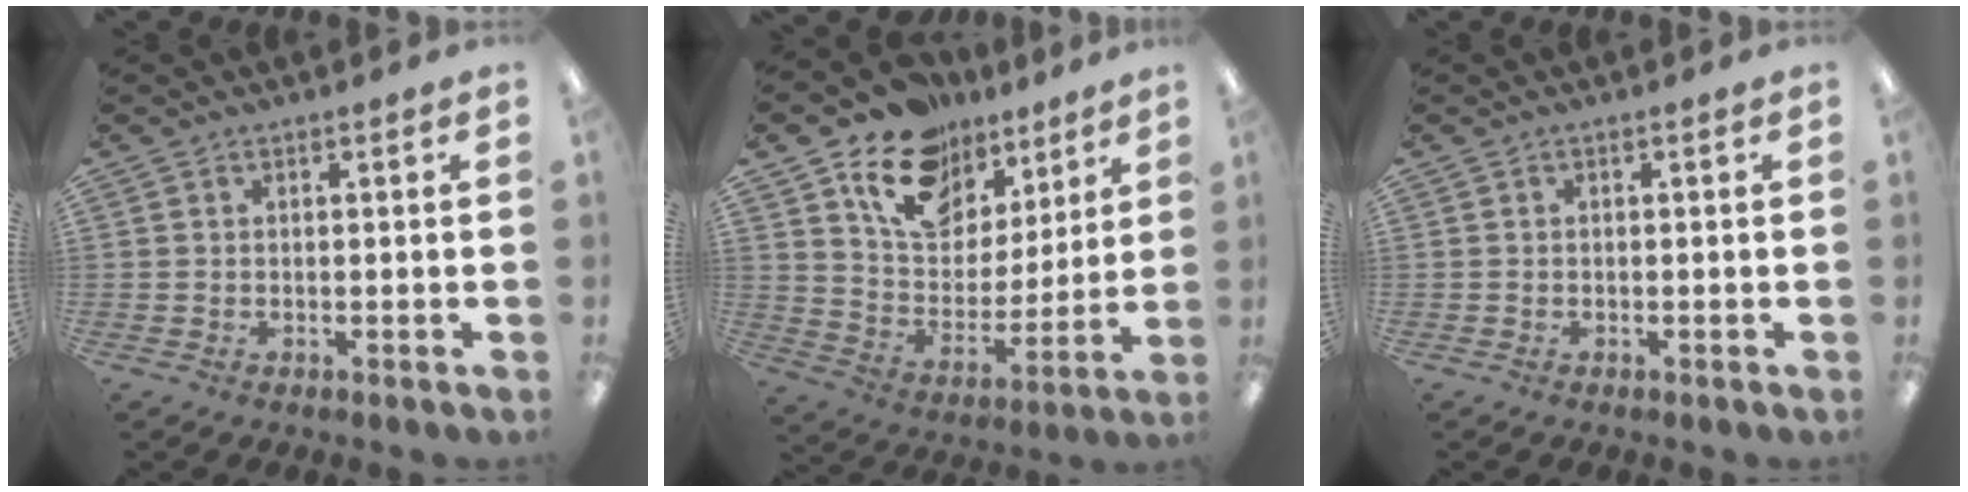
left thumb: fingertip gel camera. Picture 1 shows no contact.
{"total": 15.7, "force": [10.5, 10.1, 5.8], "torque": [-0.106, -0.060, 0.195]}
{"total": 0.0}